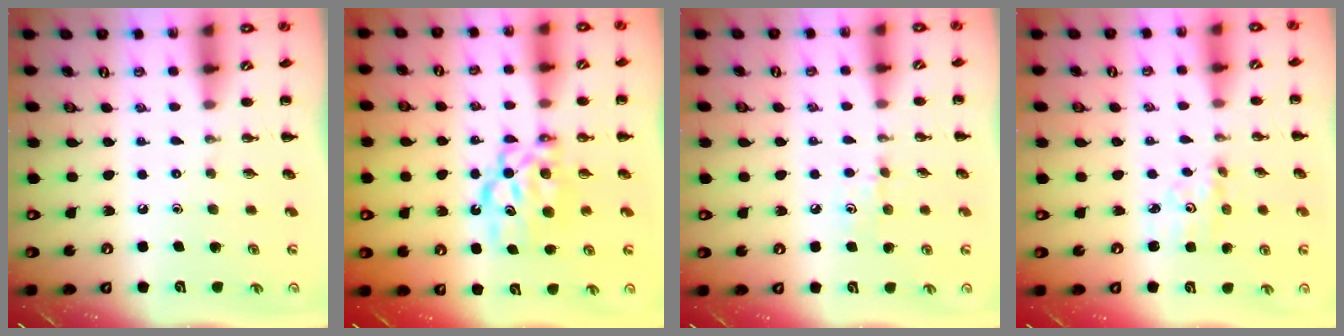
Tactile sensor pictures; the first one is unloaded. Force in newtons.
{"total": 8.1, "press": 8.0, "slide": 1.2}
{"total": 5.9, "press": 5.7, "slide": 1.6}
{"total": 2.9, "press": 2.8, "slide": 0.7}